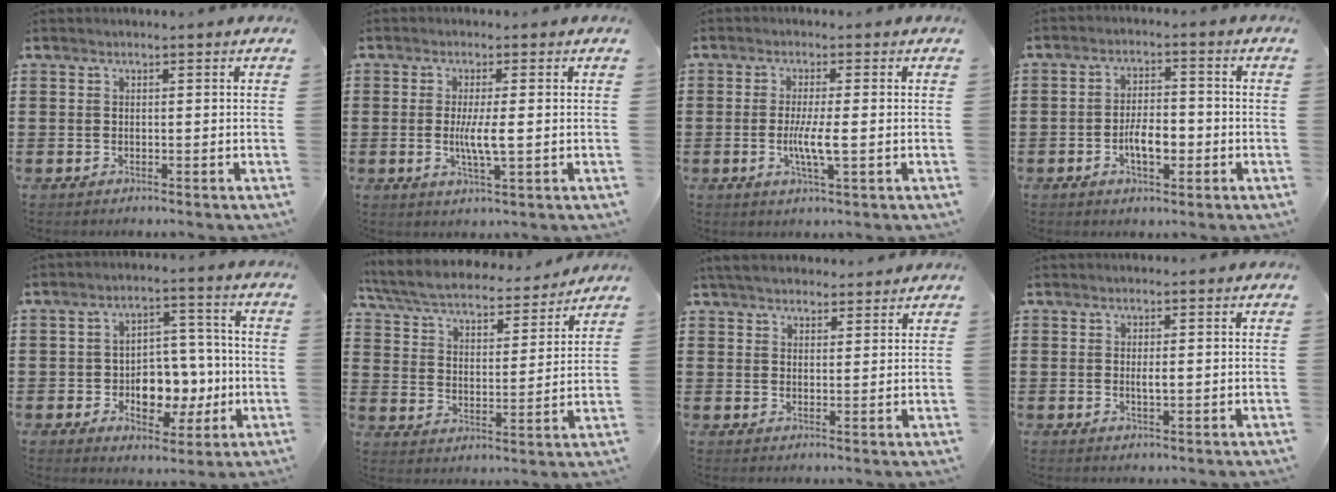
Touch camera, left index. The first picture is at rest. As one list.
[{"total": 4.7, "force": [-0.1, 0.6, 4.6], "torque": [-0.088, -0.006, -0.006]}, {"total": 4.9, "force": [-0.6, 0.4, 4.9], "torque": [-0.092, -0.005, -0.015]}, {"total": 5.3, "force": [-1.5, 2.4, 4.5], "torque": [-0.077, 0.003, -0.031]}, {"total": 7.6, "force": [-1.3, 5.8, 4.8], "torque": [-0.072, 0.013, -0.022]}, {"total": 5.9, "force": [5.5, 0.7, 2.2], "torque": [-0.068, -0.035, 0.090]}, {"total": 4.0, "force": [3.8, 1.0, 0.9], "torque": [-0.029, -0.003, 0.072]}, {"total": 1.6, "force": [0.1, 0.3, 1.6], "torque": [-0.029, -0.002, 0.002]}]